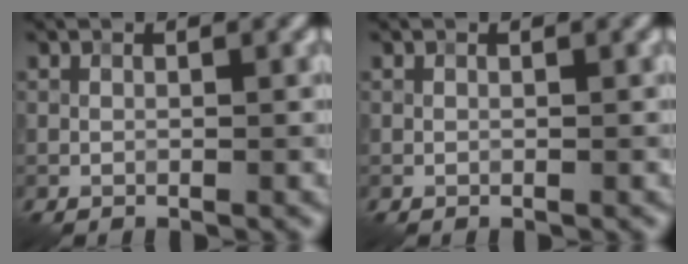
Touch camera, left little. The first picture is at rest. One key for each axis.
{"total": 0.0}